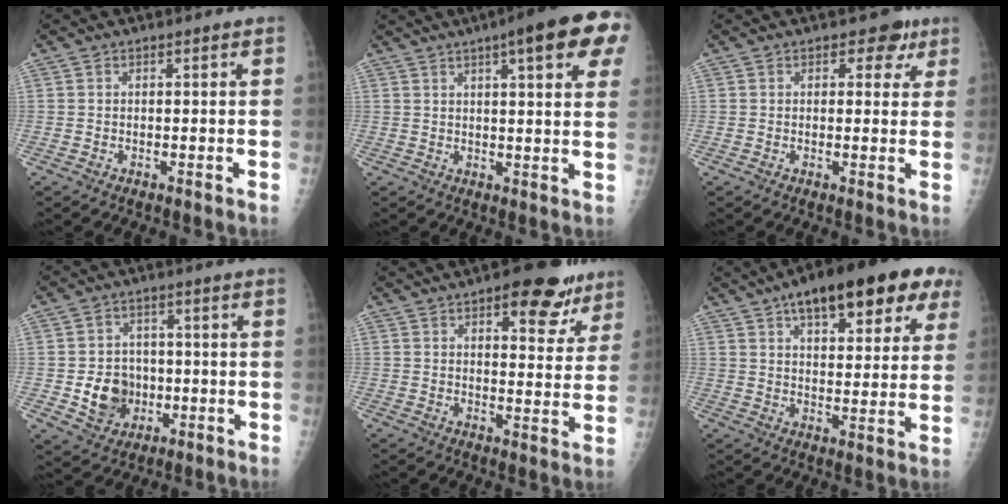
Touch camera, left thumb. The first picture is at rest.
{"total": 15.9, "force": [7.5, 3.3, 13.6], "torque": [-0.164, -0.003, 0.089]}
{"total": 4.3, "force": [2.1, 3.0, 2.2], "torque": [0.010, -0.004, 0.019]}
{"total": 8.6, "force": [-1.7, 7.4, 3.9], "torque": [-0.029, 0.007, -0.023]}
{"total": 12.3, "force": [7.3, 5.4, 8.3], "torque": [-0.056, -0.030, 0.092]}
{"total": 20.4, "force": [11.0, 8.0, 15.2], "torque": [-0.181, -0.006, 0.153]}